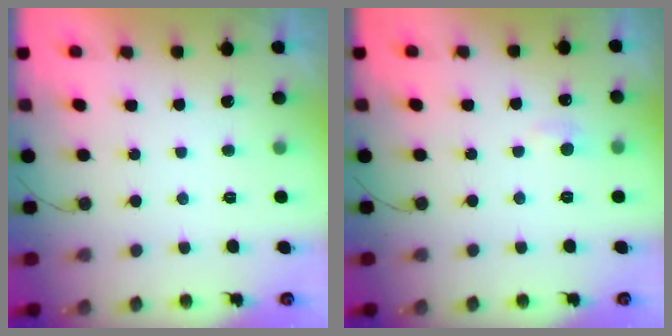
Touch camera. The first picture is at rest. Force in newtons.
{"total": 5.8, "press": 5.7, "slide": 0.8}